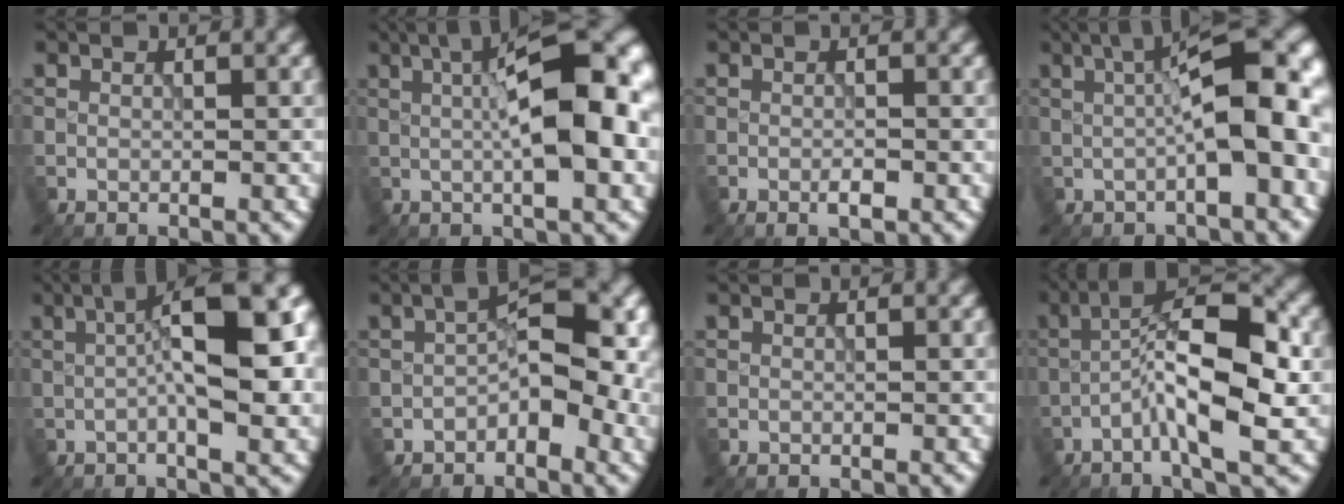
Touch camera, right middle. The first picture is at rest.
{"total": 11.2, "force": [1.2, 3.3, 10.7], "torque": [-0.140, 0.016, 0.011]}
{"total": 1.2, "force": [-0.6, 0.3, 0.9], "torque": [-0.017, -0.002, -0.011]}
{"total": 8.2, "force": [0.5, 2.2, 7.9], "torque": [-0.105, 0.011, 0.001]}
{"total": 10.9, "force": [0.9, 3.3, 10.3], "torque": [-0.144, 0.014, 0.006]}
{"total": 5.0, "force": [-1.0, 2.4, 4.3], "torque": [-0.055, 0.010, -0.025]}
{"total": 0.0}
{"total": 8.8, "force": [-2.1, 2.3, 8.2], "torque": [-0.132, 0.023, -0.046]}